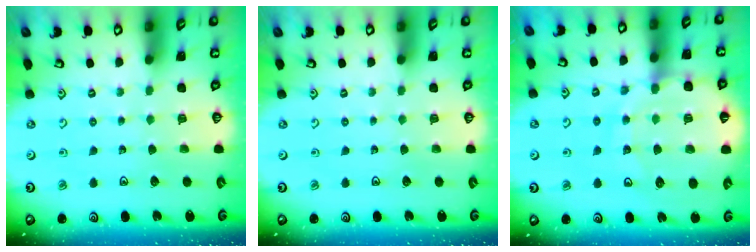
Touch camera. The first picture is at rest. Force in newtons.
{"total": 0.0}
{"total": 13.0, "press": 12.9, "slide": 1.6}